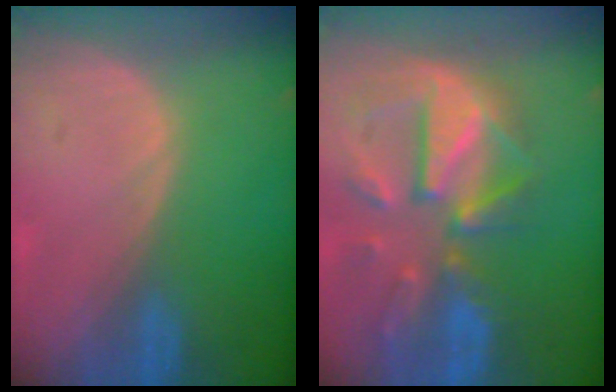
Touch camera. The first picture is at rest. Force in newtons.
{"total": 12.1, "press": 10.5, "slide": 5.9}